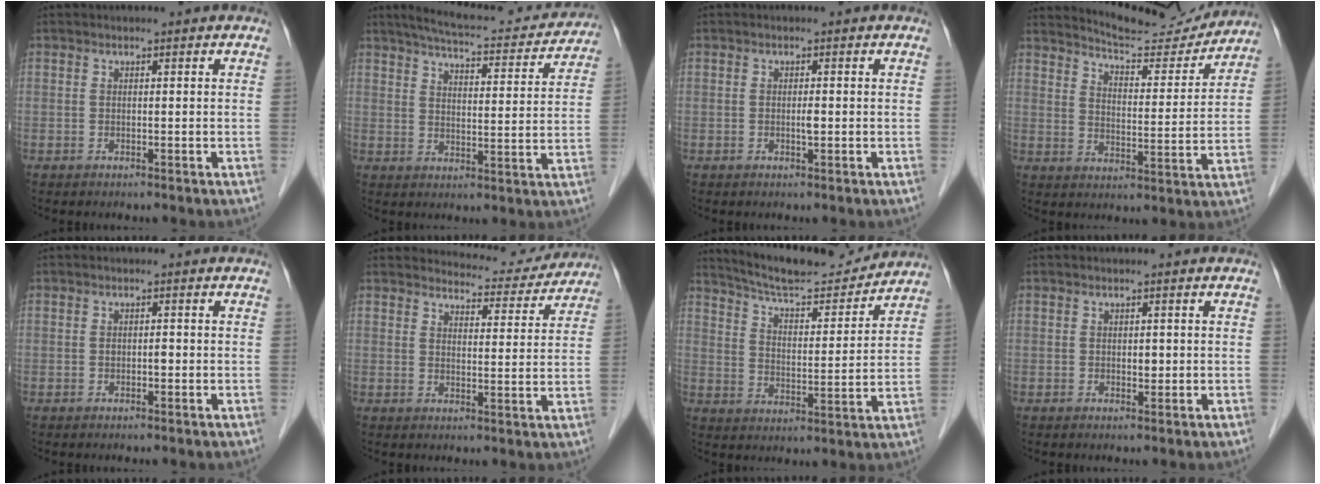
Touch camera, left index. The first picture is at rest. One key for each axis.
{"total": 15.9, "fx": 14.6, "fy": 2.5, "fz": 5.7, "tx": -0.081, "ty": 0.006, "tz": 0.189}
{"total": 0.9, "fx": -0.2, "fy": 0.1, "fz": 0.9, "tx": -0.018, "ty": -0.001, "tz": -0.002}
{"total": 12.9, "fx": 12.7, "fy": 1.2, "fz": 2.2, "tx": -0.032, "ty": -0.014, "tz": 0.175}
{"total": 0.9, "fx": -0.2, "fy": 0.5, "fz": 0.7, "tx": -0.012, "ty": 0.002, "tz": -0.004}
{"total": 9.1, "fx": 9.0, "fy": 1.8, "fz": 0.3, "tx": 0.002, "ty": -0.007, "tz": 0.105}
{"total": 14.5, "fx": 13.8, "fy": 1.6, "fz": 4.0, "tx": -0.071, "ty": -0.001, "tz": 0.214}
{"total": 1.1, "fx": 0.0, "fy": 0.7, "fz": 0.8, "tx": -0.011, "ty": 0.000, "tz": 0.002}